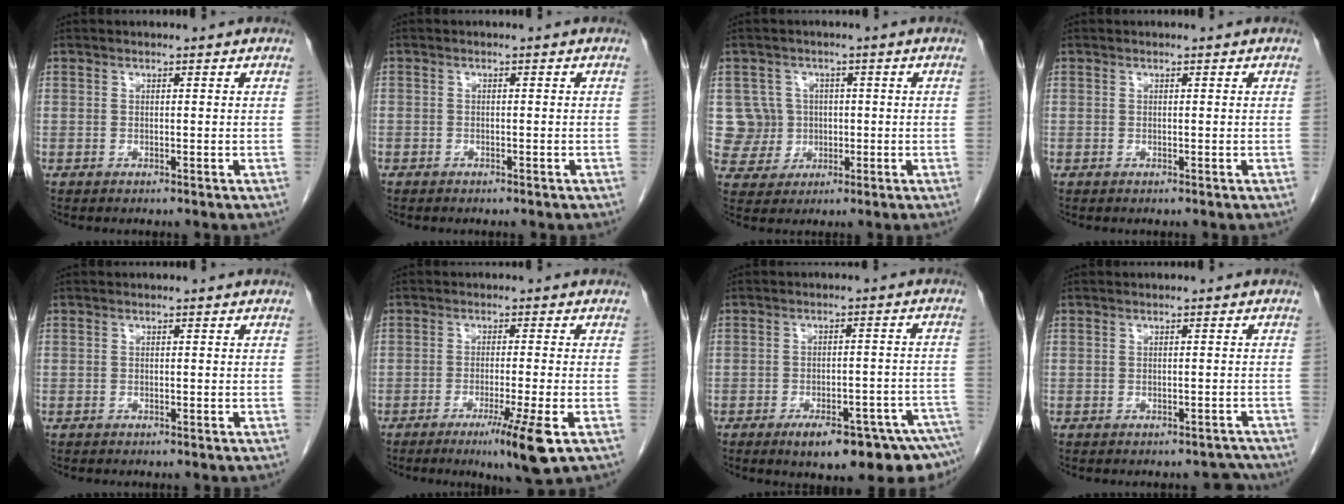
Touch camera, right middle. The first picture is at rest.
{"total": 0.7, "force": [-0.6, 0.2, 0.1], "torque": [-0.004, 0.001, -0.011]}
{"total": 5.2, "force": [0.5, 5.2, -0.4], "torque": [0.017, 0.013, 0.015]}
{"total": 0.0}
{"total": 0.0}
{"total": 7.2, "force": [-3.6, -1.0, 6.2], "torque": [-0.099, -0.025, -0.058]}
{"total": 13.5, "force": [-10.2, 2.3, 8.5], "torque": [-0.053, 0.022, -0.131]}
{"total": 4.0, "force": [-3.7, 1.4, 0.4], "torque": [0.003, 0.005, -0.036]}